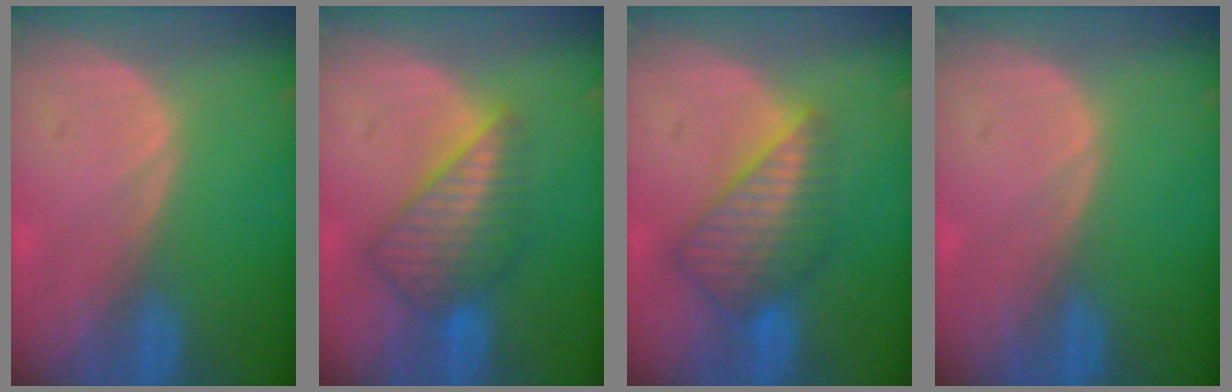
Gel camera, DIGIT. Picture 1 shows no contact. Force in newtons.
{"total": 7.5, "press": 6.9, "slide": 2.9}
{"total": 7.8, "press": 7.1, "slide": 3.4}
{"total": 0.0}